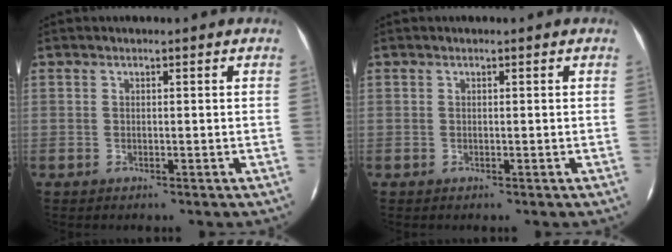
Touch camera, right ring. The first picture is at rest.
{"total": 0.0}